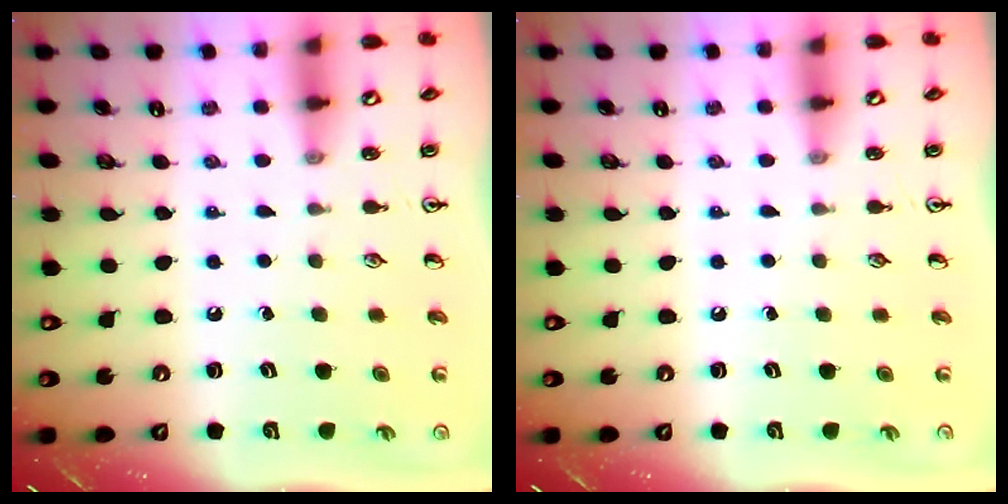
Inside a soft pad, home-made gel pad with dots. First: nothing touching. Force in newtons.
{"total": 0.0}